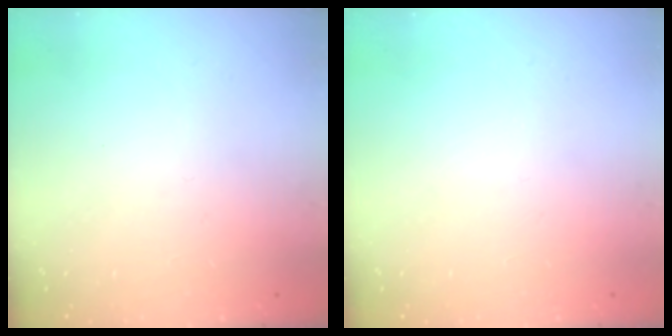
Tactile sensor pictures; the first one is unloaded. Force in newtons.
{"total": 0.0}